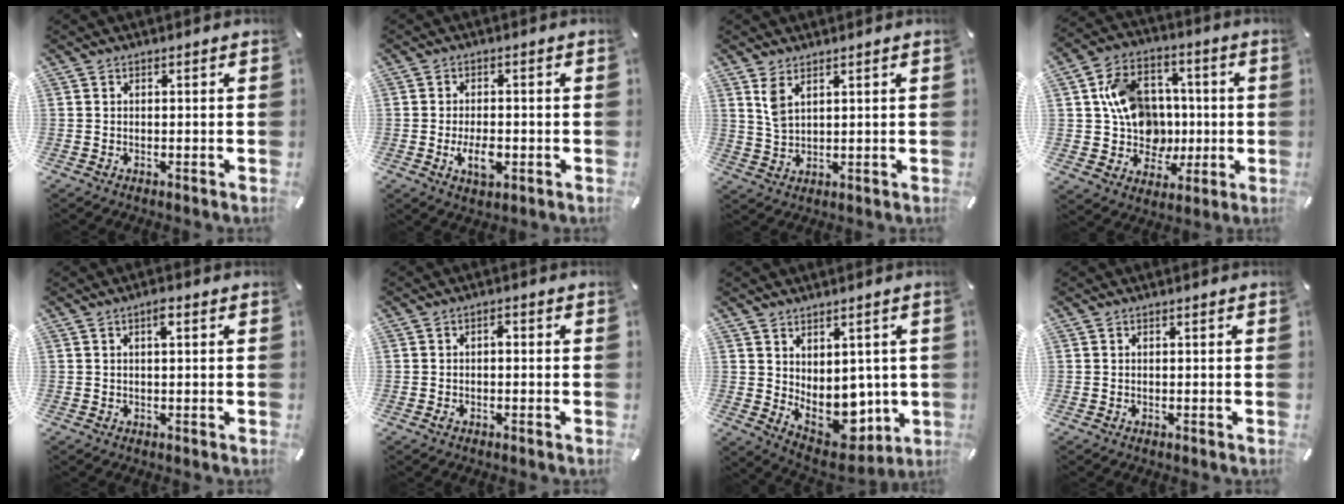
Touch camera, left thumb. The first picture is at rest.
{"total": 5.8, "force": [-1.6, 3.3, 4.5], "torque": [-0.093, -0.003, -0.032]}
{"total": 4.2, "force": [2.6, 1.9, 2.7], "torque": [-0.060, -0.001, 0.048]}
{"total": 15.1, "force": [1.0, 13.6, 6.5], "torque": [-0.104, 0.016, 0.040]}
{"total": 2.1, "force": [0.8, 0.6, 1.9], "torque": [-0.031, 0.002, 0.010]}
{"total": 1.5, "force": [-0.4, 0.8, 1.2], "torque": [-0.025, 0.006, -0.011]}
{"total": 9.0, "force": [0.1, 7.7, 4.8], "torque": [-0.047, -0.028, 0.018]}
{"total": 0.0}